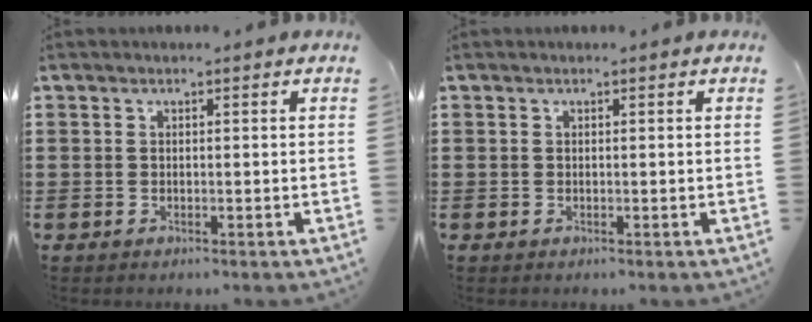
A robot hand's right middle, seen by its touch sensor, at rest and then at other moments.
{"total": 0.0}